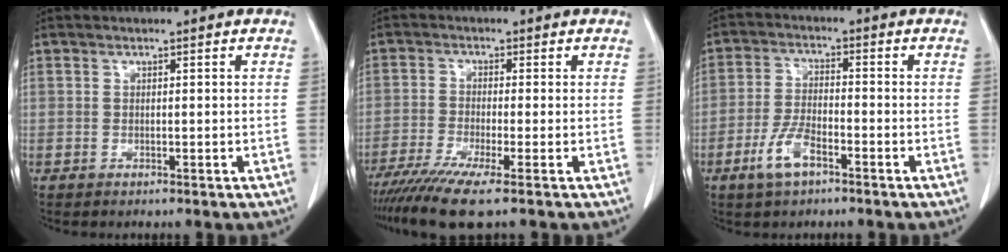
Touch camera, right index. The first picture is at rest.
{"total": 7.9, "force": [-5.6, -0.4, 5.6], "torque": [-0.096, -0.022, -0.097]}
{"total": 6.1, "force": [-3.4, 2.2, 4.5], "torque": [-0.098, -0.003, -0.066]}